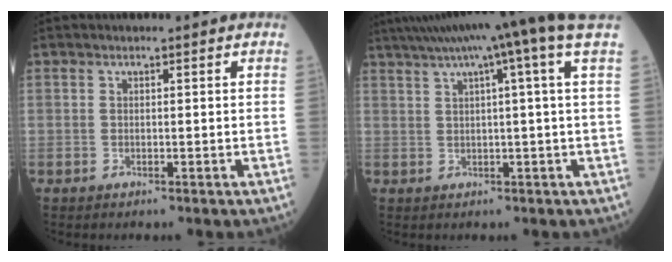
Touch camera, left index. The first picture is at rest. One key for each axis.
{"total": 11.4, "fx": 7.4, "fy": -1.8, "fz": 8.5, "tx": -0.137, "ty": 0.024, "tz": 0.092}